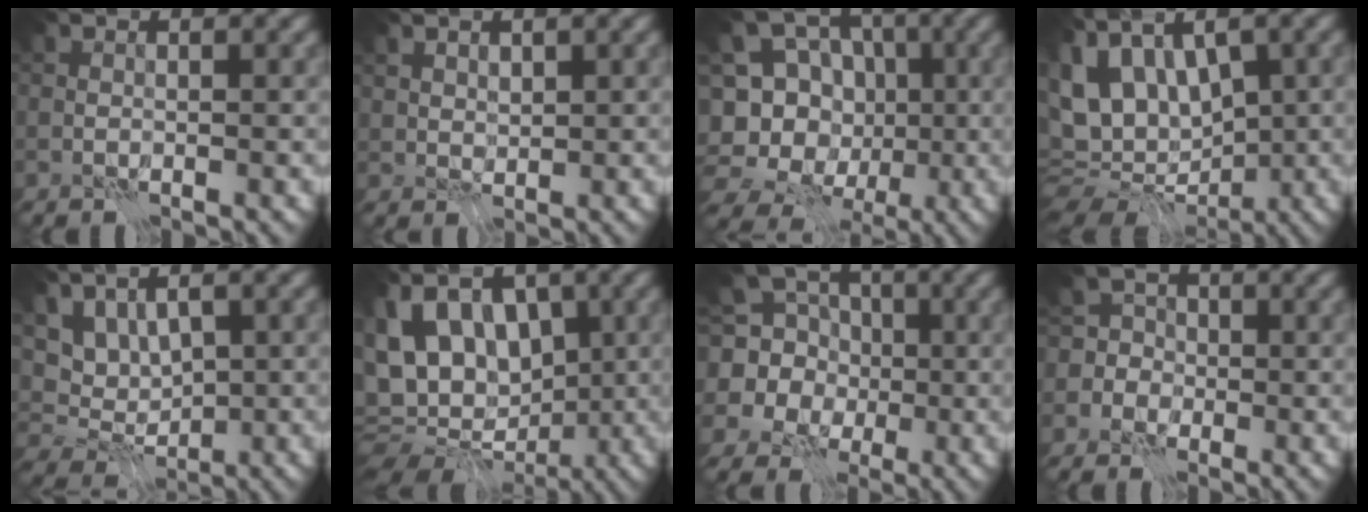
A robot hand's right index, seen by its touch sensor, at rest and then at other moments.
{"total": 1.6, "force": [0.9, 1.1, 0.7], "torque": [-0.014, -0.003, 0.017]}
{"total": 14.3, "force": [-5.9, 12.2, 4.3], "torque": [-0.117, -0.002, -0.091]}
{"total": 10.1, "force": [2.1, 6.3, 7.7], "torque": [-0.132, 0.013, 0.056]}
{"total": 5.9, "force": [1.5, 3.7, 4.3], "torque": [-0.067, 0.004, 0.034]}
{"total": 13.1, "force": [2.3, 9.1, 9.2], "torque": [-0.142, 0.036, 0.030]}
{"total": 10.7, "force": [0.3, 9.9, 4.2], "torque": [-0.121, 0.034, -0.033]}
{"total": 6.7, "force": [-1.4, 6.3, 1.6], "torque": [-0.012, 0.027, -0.072]}